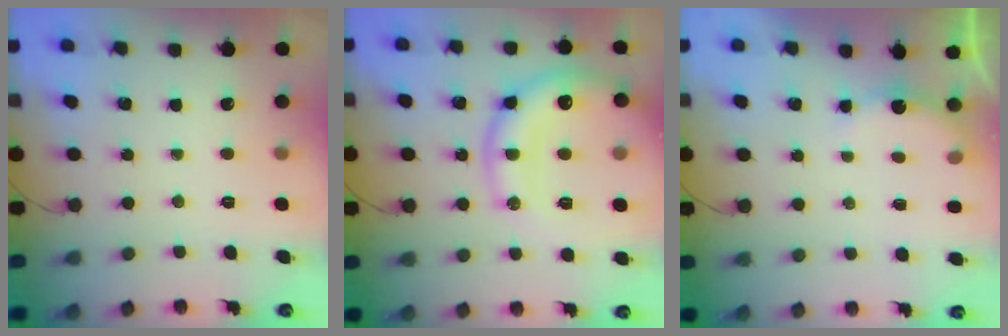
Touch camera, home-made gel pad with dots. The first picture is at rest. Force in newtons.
{"total": 16.8, "press": 16.7, "slide": 2.0}
{"total": 3.9, "press": 3.9, "slide": 0.3}